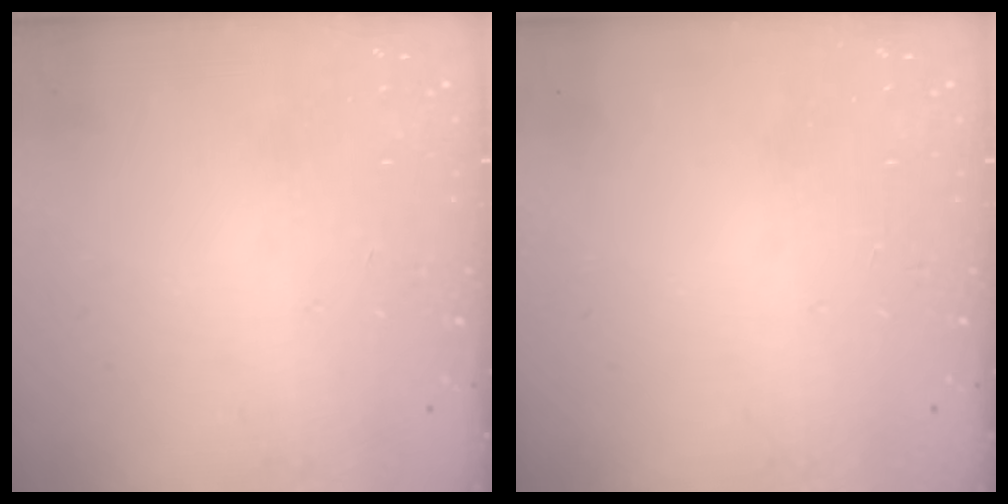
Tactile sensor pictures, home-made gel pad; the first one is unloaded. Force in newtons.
{"total": 0.0}